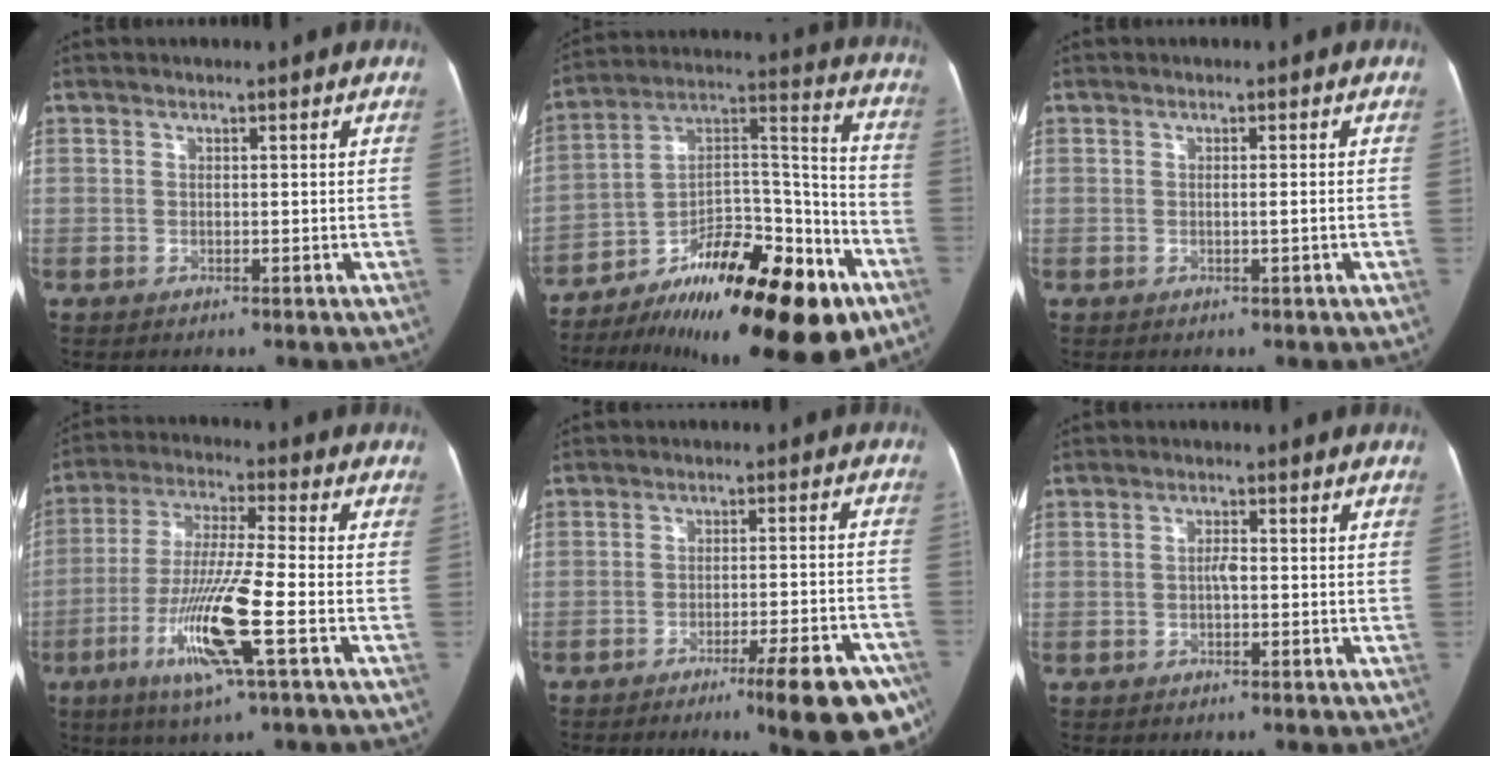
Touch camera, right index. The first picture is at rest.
{"total": 24.9, "force": [-15.4, 8.3, 17.7], "torque": [-0.243, 0.042, -0.238]}
{"total": 1.0, "force": [-0.3, -0.4, 0.9], "torque": [-0.011, -0.001, -0.004]}
{"total": 13.2, "force": [-4.8, -0.3, 12.3], "torque": [-0.245, -0.020, -0.094]}
{"total": 14.2, "force": [-9.5, 1.5, 10.4], "torque": [-0.081, 0.019, -0.133]}
{"total": 1.5, "force": [-0.3, 0.3, 1.4], "torque": [-0.027, 0.002, -0.007]}